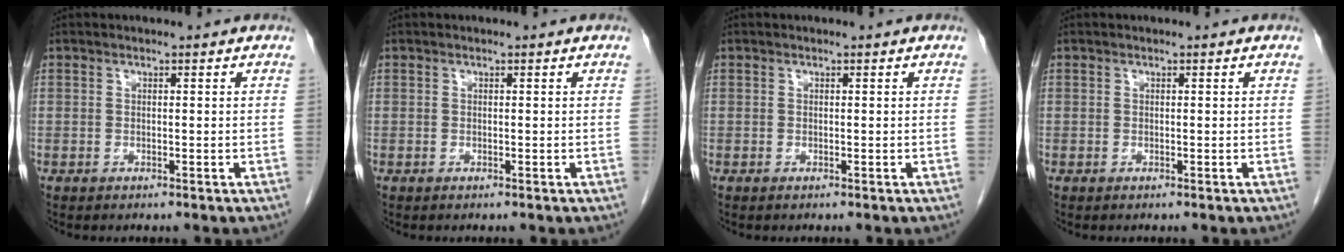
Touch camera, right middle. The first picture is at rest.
{"total": 0.0}
{"total": 0.0}
{"total": 0.0}